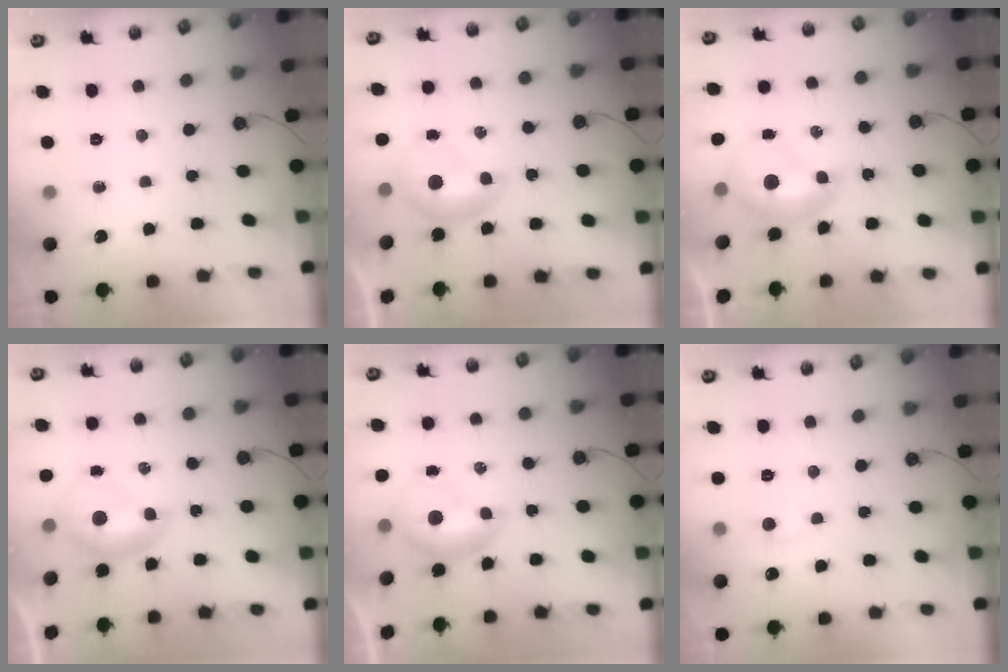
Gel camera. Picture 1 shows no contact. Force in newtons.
{"total": 0.0}
{"total": 1.6, "press": 1.5, "slide": 0.4}
{"total": 0.0}
{"total": 0.0}
{"total": 1.6, "press": 1.5, "slide": 0.5}